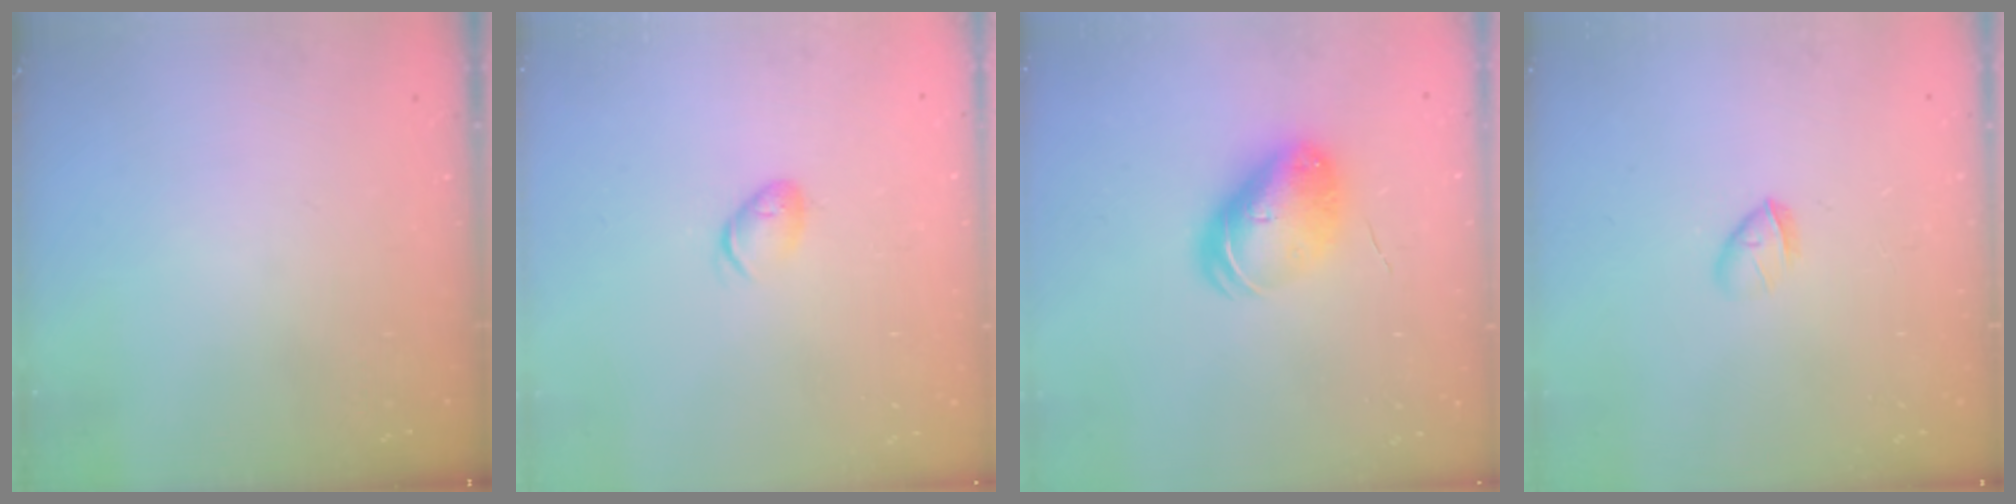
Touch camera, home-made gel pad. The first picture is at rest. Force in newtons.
{"total": 5.6, "press": 5.6, "slide": 1.0}
{"total": 9.2, "press": 9.1, "slide": 1.4}
{"total": 3.4, "press": 3.2, "slide": 1.1}